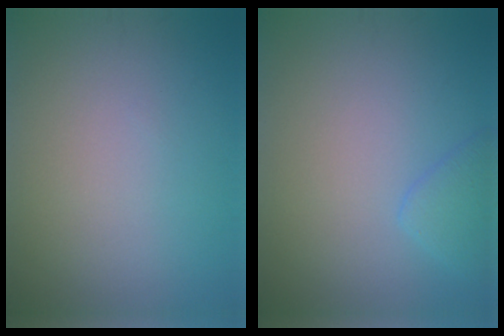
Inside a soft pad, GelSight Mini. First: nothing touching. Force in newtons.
{"total": 2.0, "press": 1.9, "slide": 0.0}